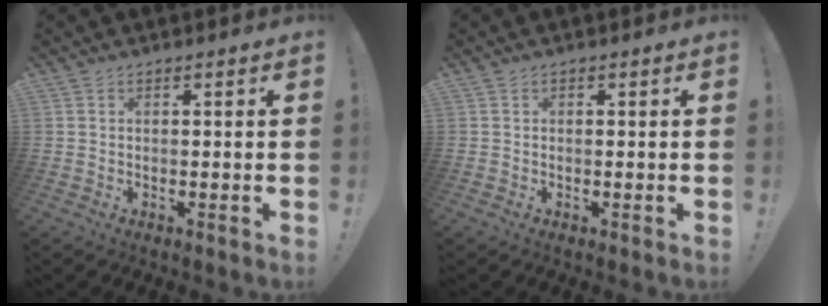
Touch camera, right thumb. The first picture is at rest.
{"total": 0.0}